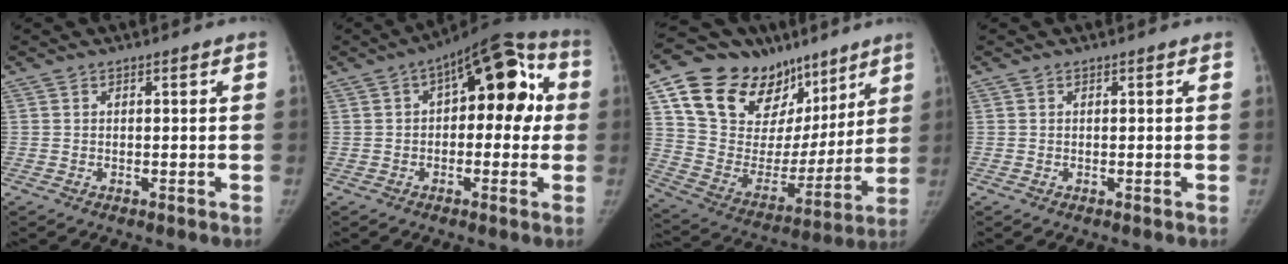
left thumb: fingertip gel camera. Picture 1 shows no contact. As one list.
[{"total": 16.3, "force": [2.7, 8.5, 13.6], "torque": [-0.133, 0.042, 0.027]}, {"total": 28.6, "force": [16.8, 16.8, 15.9], "torque": [-0.217, -0.018, 0.288]}, {"total": 0.0}]